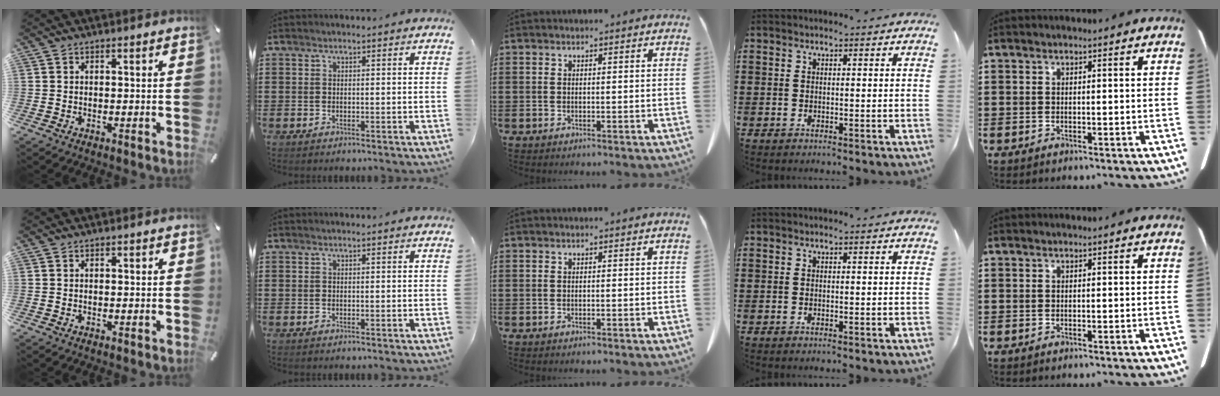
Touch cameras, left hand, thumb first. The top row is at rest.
{}